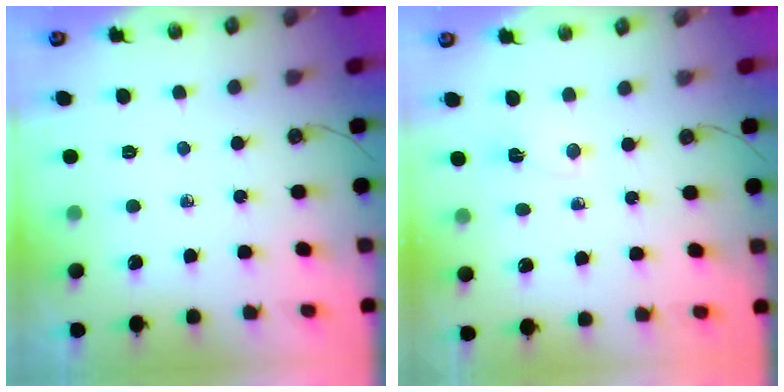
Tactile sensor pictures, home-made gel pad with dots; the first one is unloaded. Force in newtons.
{"total": 2.4, "press": 2.4, "slide": 0.5}